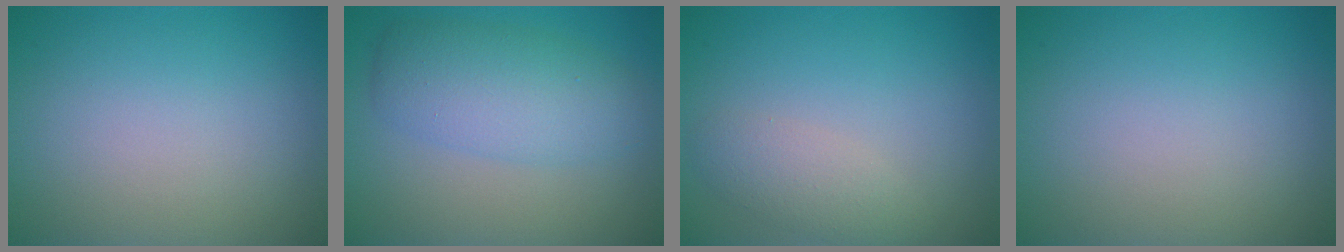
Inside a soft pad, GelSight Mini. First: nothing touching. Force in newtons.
{"total": 5.1, "press": 5.1, "slide": 0.1}
{"total": 2.3, "press": 2.3, "slide": 0.2}
{"total": 0.0}